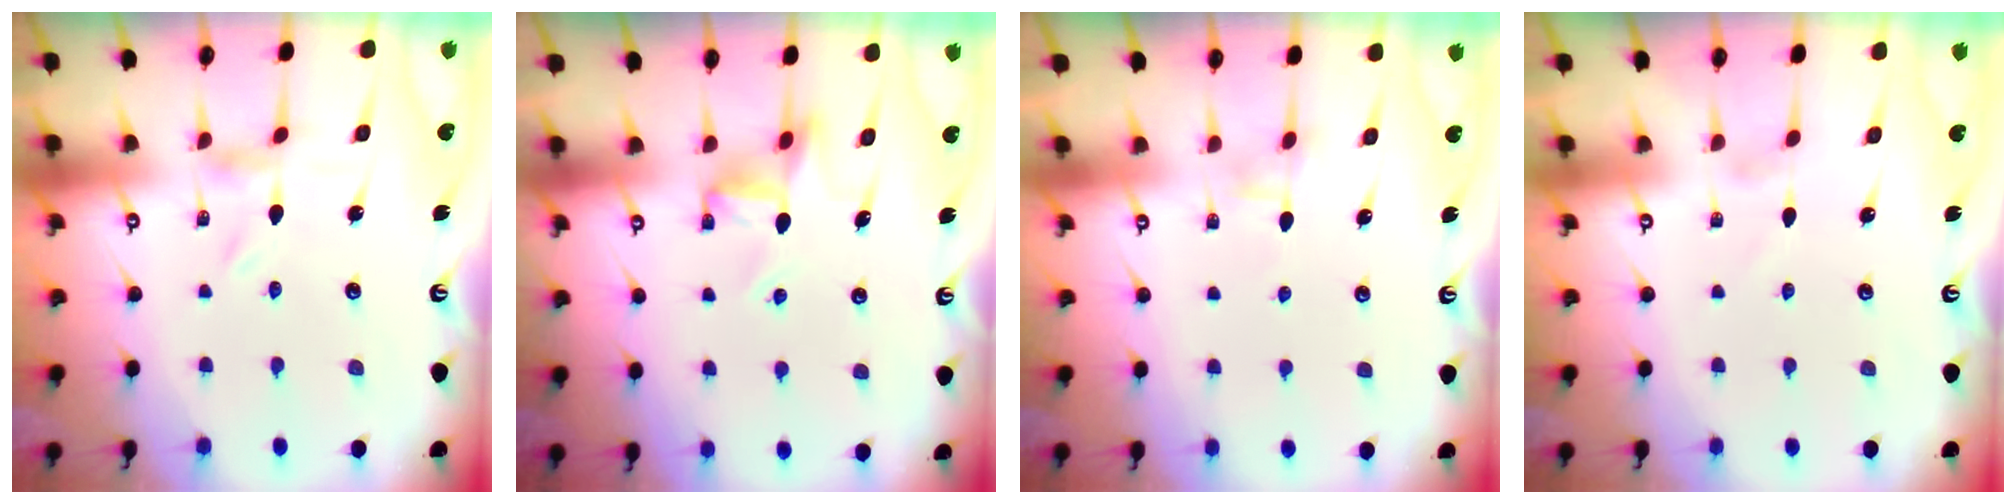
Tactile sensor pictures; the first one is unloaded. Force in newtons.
{"total": 7.8, "press": 7.8, "slide": 0.3}
{"total": 1.9, "press": 1.9, "slide": 0.2}
{"total": 1.3, "press": 1.3, "slide": 0.1}